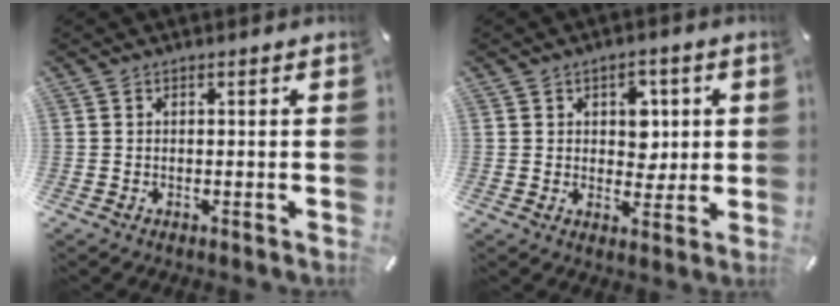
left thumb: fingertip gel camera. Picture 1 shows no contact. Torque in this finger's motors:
{"motor_torque": [1.18, 0.84, 0.42, -0.44, 0.00]}